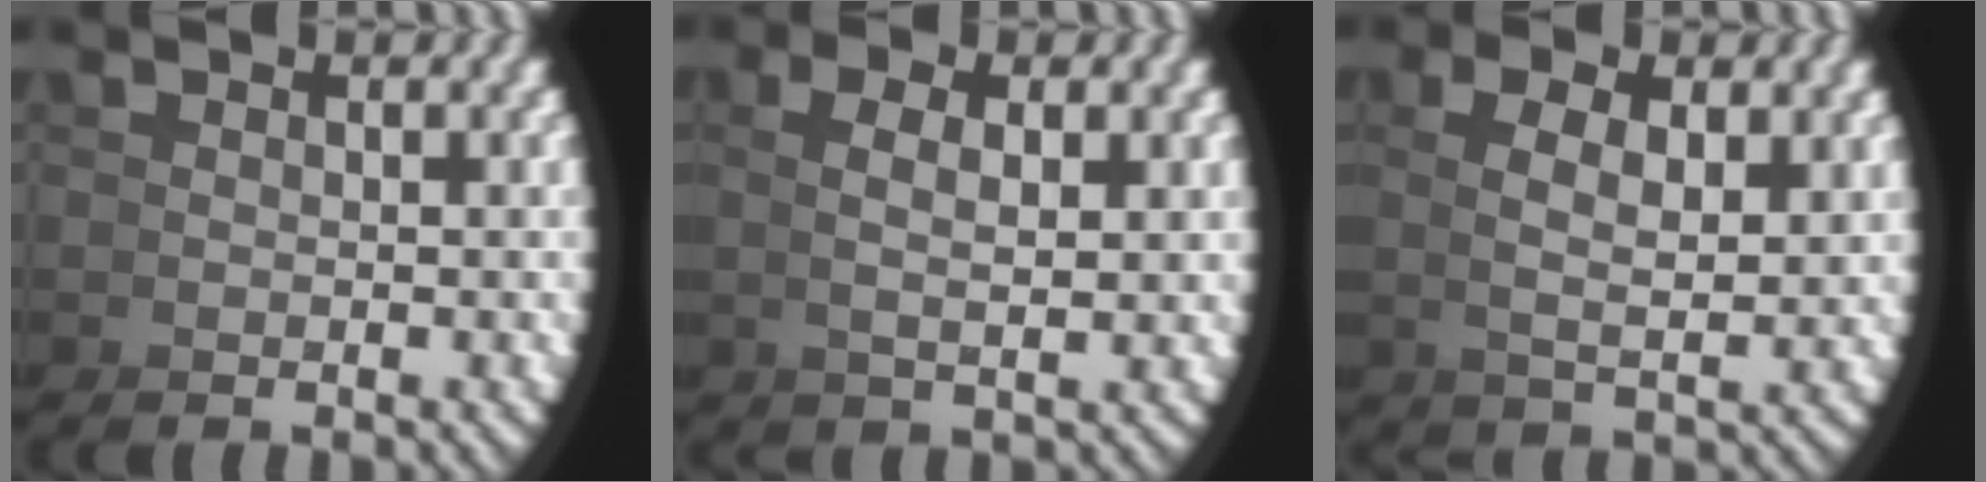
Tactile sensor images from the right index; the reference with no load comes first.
{"total": 2.4, "force": [1.3, -0.5, 2.0], "torque": [-0.035, 0.002, 0.032]}
{"total": 3.3, "force": [1.7, 0.4, 2.8], "torque": [-0.045, 0.002, 0.037]}